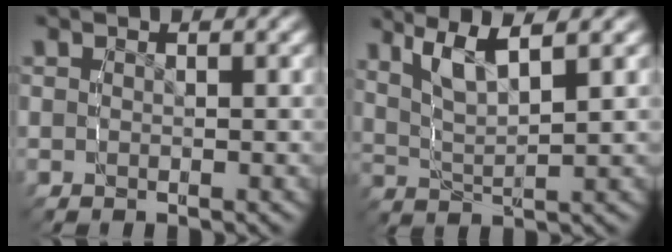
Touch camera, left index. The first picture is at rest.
{"total": 5.2, "force": [2.8, 2.4, 3.6], "torque": [-0.085, -0.005, 0.050]}